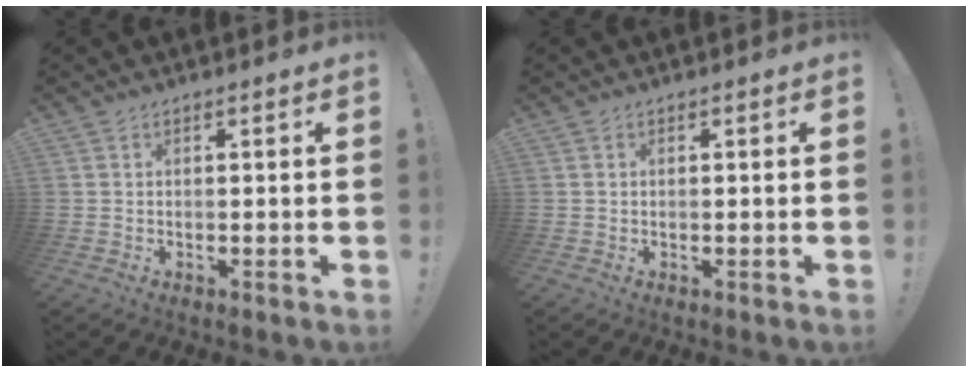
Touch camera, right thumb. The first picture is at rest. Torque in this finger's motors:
{"motor_torque": [-0.07, 0.00, 0.17, -0.12, -0.01]}